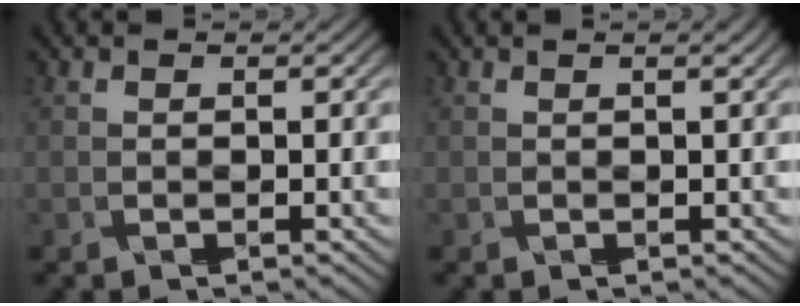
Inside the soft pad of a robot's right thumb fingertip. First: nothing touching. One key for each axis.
{"total": 1.1, "fx": 0.2, "fy": 0.2, "fz": 1.0, "tx": -0.024, "ty": 0.000, "tz": 0.007}